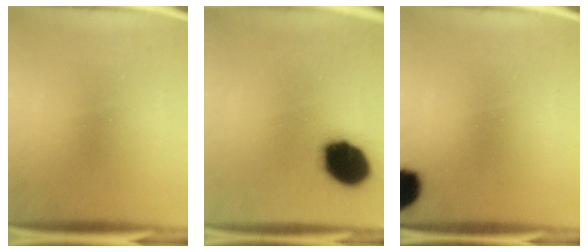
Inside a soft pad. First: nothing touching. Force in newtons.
{"total": 17.3}
{"total": 9.6}